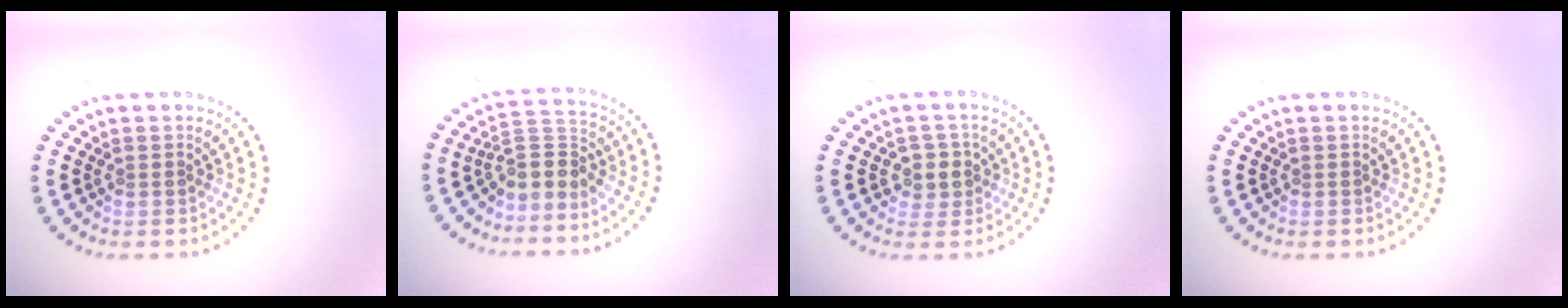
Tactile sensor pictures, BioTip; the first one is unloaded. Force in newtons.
{"total": 3.0, "press": 2.2, "slide": 2.0}
{"total": 2.1, "press": 1.9, "slide": 0.7}
{"total": 0.0}